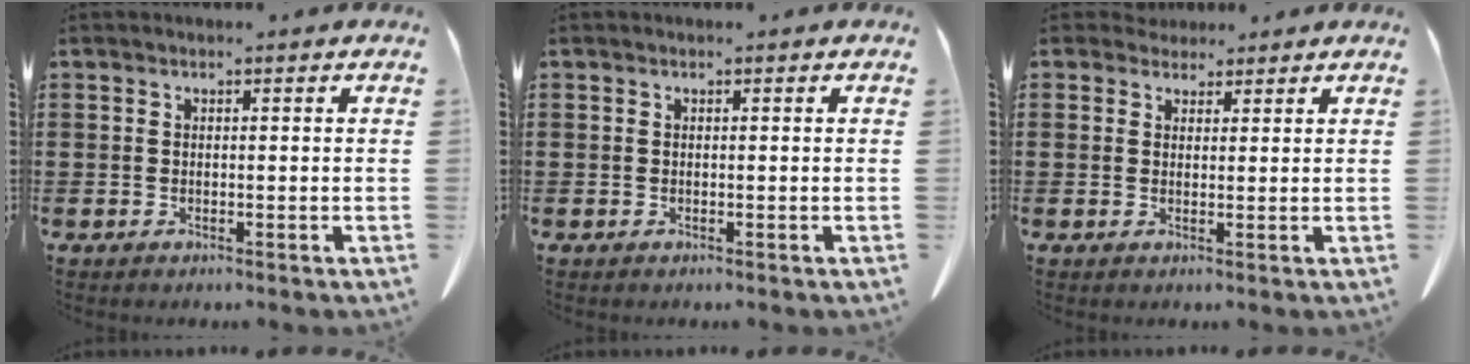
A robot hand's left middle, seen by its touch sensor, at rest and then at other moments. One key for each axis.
{"total": 0.0}
{"total": 2.4, "fx": 2.1, "fy": 1.2, "fz": 0.3, "tx": -0.005, "ty": 0.003, "tz": 0.038}